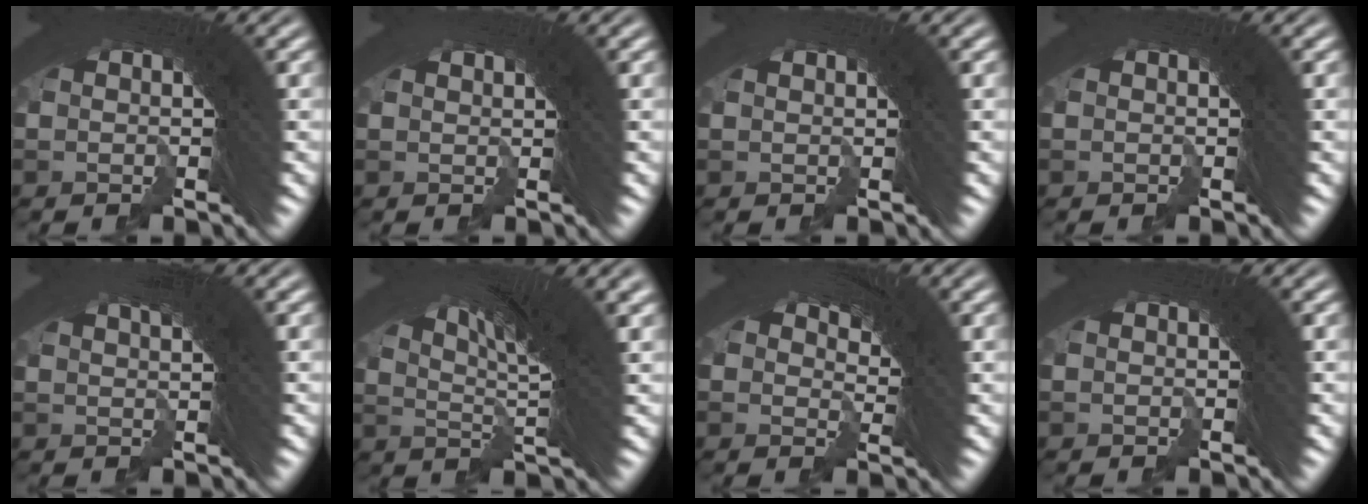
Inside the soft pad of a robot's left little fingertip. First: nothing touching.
{"total": 1.1, "force": [0.2, -1.0, 0.1], "torque": [-0.006, -0.003, 0.010]}
{"total": 0.6, "force": [0.1, -0.5, -0.1], "torque": [-0.005, -0.004, 0.006]}
{"total": 0.0}
{"total": 3.4, "force": [2.3, -0.9, 2.2], "torque": [-0.026, 0.031, 0.032]}
{"total": 9.5, "force": [4.6, -0.1, 8.3], "torque": [-0.111, 0.041, 0.070]}
{"total": 1.5, "force": [-0.1, 1.1, 1.0], "torque": [-0.021, -0.022, 0.007]}
{"total": 0.0}